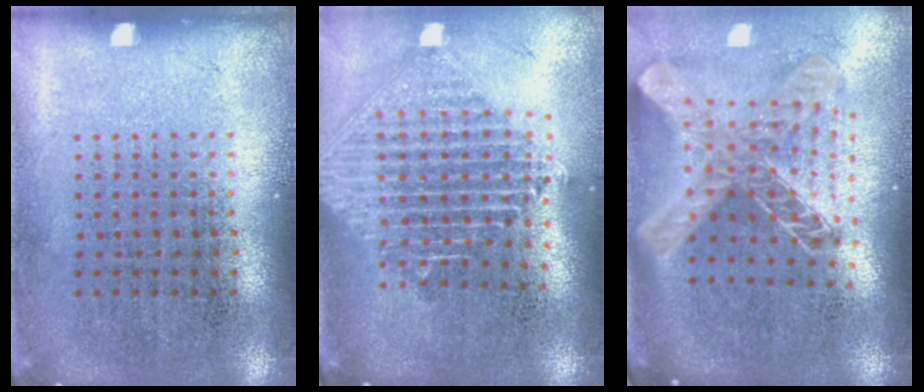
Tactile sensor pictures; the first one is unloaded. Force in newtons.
{"total": 2.3, "press": 1.8, "slide": 1.4}
{"total": 2.1, "press": 1.6, "slide": 1.4}